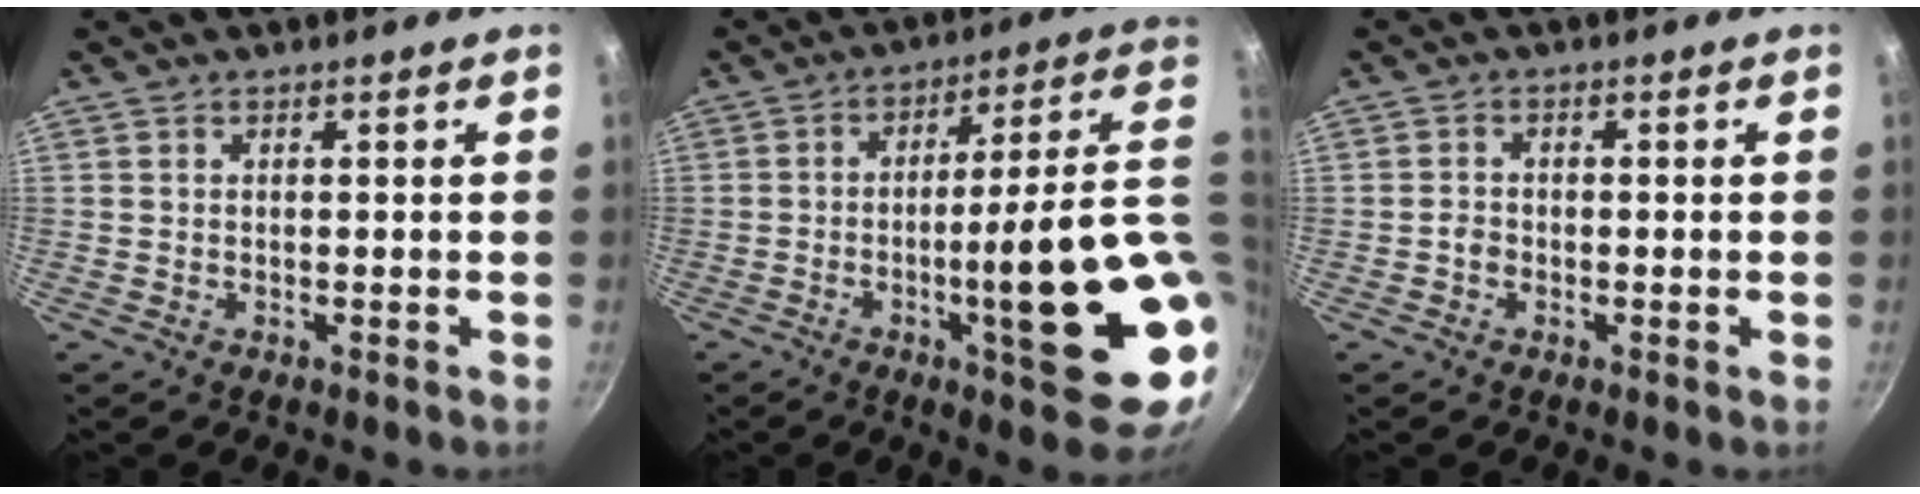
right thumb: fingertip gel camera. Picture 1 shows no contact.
{"total": 21.0, "force": [-3.0, 3.6, 20.5], "torque": [-0.270, 0.013, -0.039]}
{"total": 1.5, "force": [-0.6, 1.1, 0.7], "torque": [-0.011, 0.009, -0.014]}